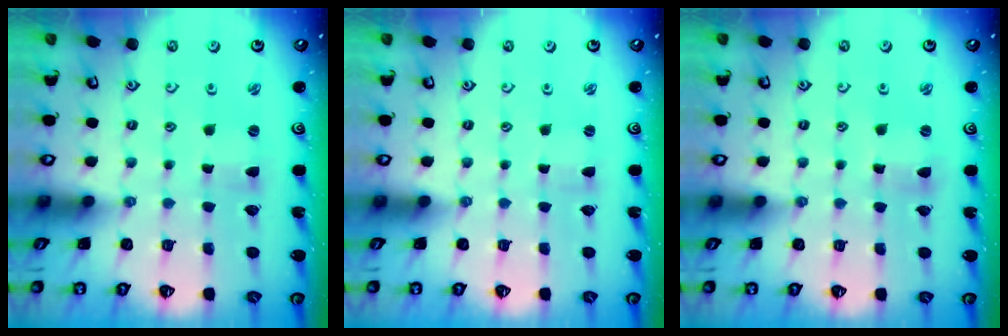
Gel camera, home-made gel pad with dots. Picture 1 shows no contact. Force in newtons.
{"total": 0.7, "press": 0.7, "slide": 0.0}
{"total": 2.0, "press": 2.0, "slide": 0.1}